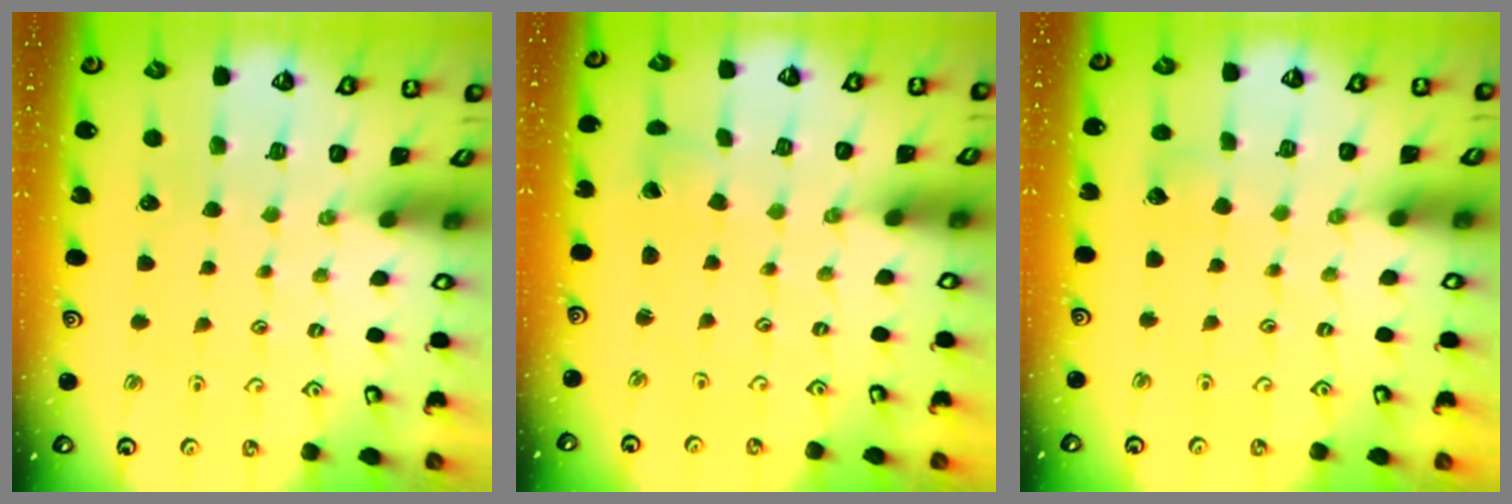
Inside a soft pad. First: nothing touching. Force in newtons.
{"total": 0.7, "press": 0.7, "slide": 0.1}
{"total": 2.0, "press": 2.0, "slide": 0.1}